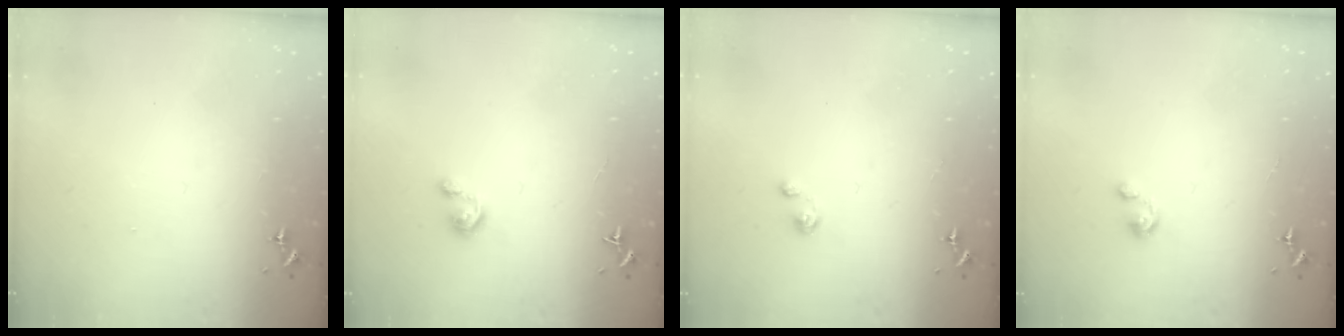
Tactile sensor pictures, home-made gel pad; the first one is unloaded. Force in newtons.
{"total": 3.8, "press": 3.7, "slide": 0.4}
{"total": 2.7, "press": 2.7, "slide": 0.3}
{"total": 2.3, "press": 2.3, "slide": 0.3}